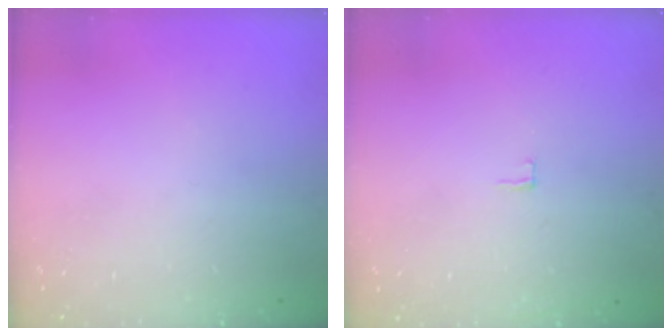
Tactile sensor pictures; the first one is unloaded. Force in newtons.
{"total": 2.0, "press": 2.0, "slide": 0.2}